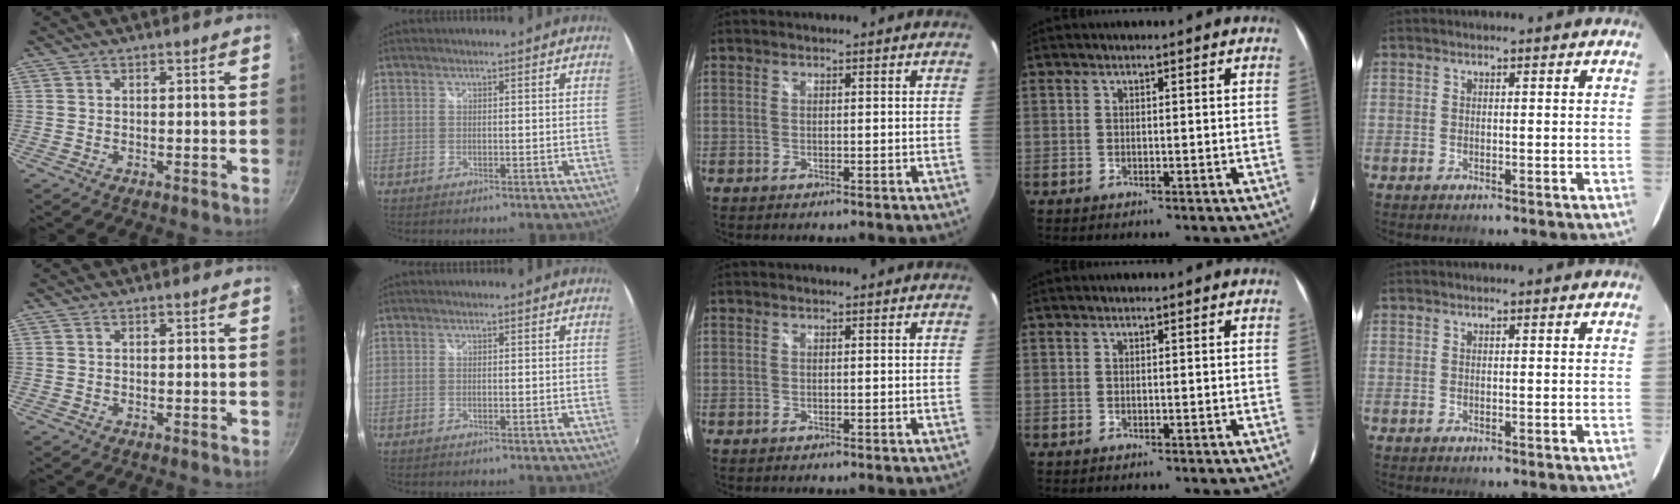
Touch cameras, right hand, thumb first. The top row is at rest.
{}